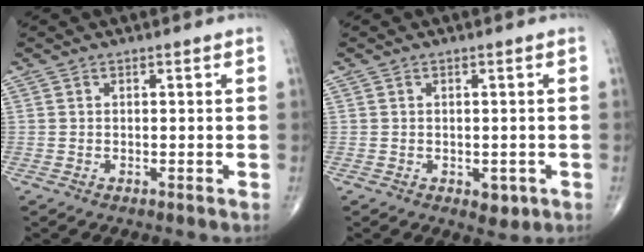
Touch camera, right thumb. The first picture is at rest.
{"total": 2.9, "force": [-0.9, 1.8, 2.0], "torque": [-0.011, -0.001, -0.006]}